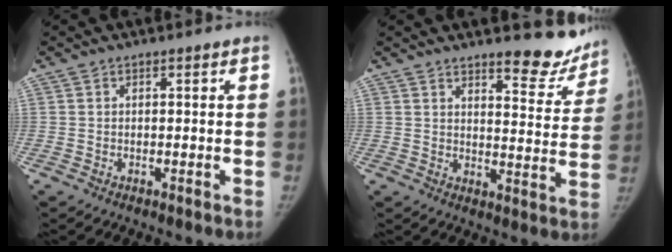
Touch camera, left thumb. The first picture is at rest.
{"total": 10.9, "force": [9.6, 3.2, 4.1], "torque": [-0.014, -0.080, 0.113]}